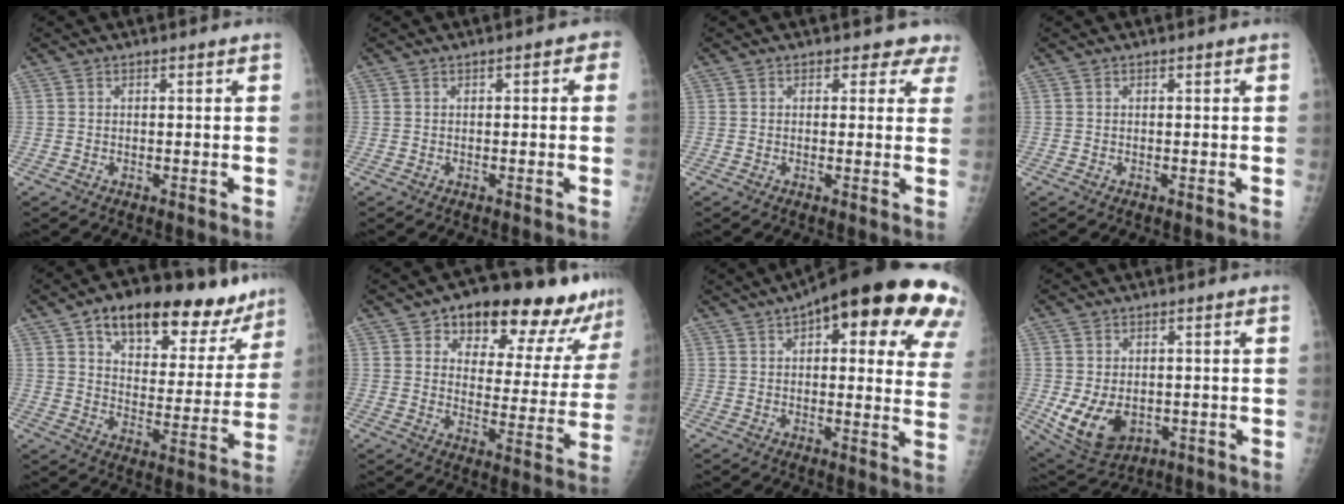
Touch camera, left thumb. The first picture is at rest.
{"total": 2.0, "force": [0.4, 1.1, 1.6], "torque": [-0.006, 0.005, -0.004]}
{"total": 3.6, "force": [2.9, 2.2, 0.2], "torque": [0.032, -0.014, 0.011]}
{"total": 0.0}
{"total": 22.7, "force": [15.1, 11.0, 13.0], "torque": [-0.140, -0.042, 0.222]}
{"total": 19.9, "force": [14.3, 8.9, 10.7], "torque": [-0.092, -0.057, 0.191]}
{"total": 27.6, "force": [14.2, 9.5, 21.6], "torque": [-0.217, 0.012, 0.172]}
{"total": 9.1, "force": [-1.4, 6.4, 6.3], "torque": [-0.103, -0.010, -0.003]}